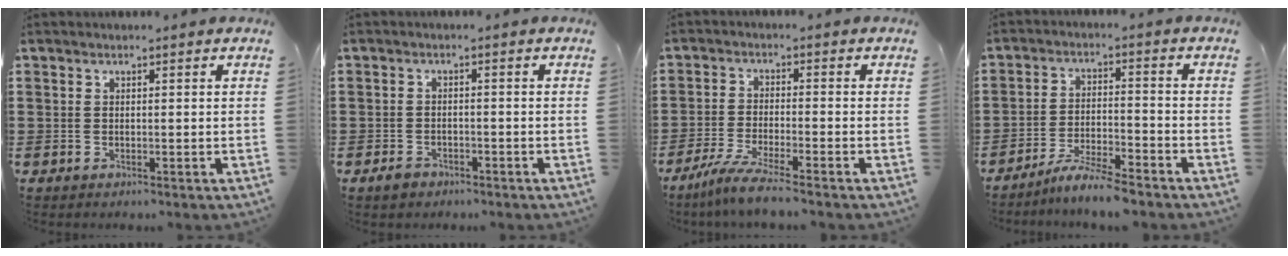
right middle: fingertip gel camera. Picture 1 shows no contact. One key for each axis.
{"total": 1.7, "fx": -1.4, "fy": 0.9, "fz": 0.5, "tx": -0.014, "ty": 0.002, "tz": -0.030}
{"total": 5.2, "fx": -4.3, "fy": -0.3, "fz": 2.8, "tx": -0.073, "ty": -0.023, "tz": -0.086}
{"total": 5.7, "fx": -5.3, "fy": -0.2, "fz": 2.2, "tx": -0.048, "ty": -0.010, "tz": -0.102}